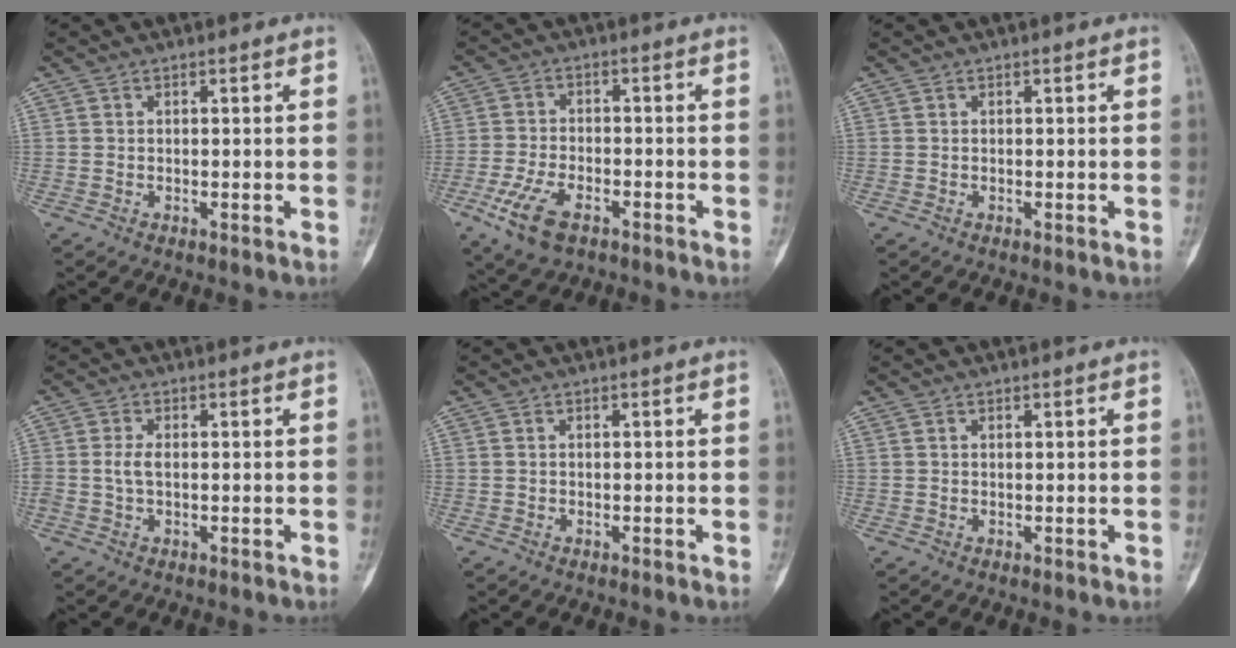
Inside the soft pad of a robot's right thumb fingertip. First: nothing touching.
{"total": 8.7, "force": [-4.6, 4.4, 6.0], "torque": [-0.130, 0.010, -0.082]}
{"total": 0.0}
{"total": 2.6, "force": [-0.1, 1.5, 2.2], "torque": [-0.050, 0.004, -0.002]}
{"total": 0.0}
{"total": 0.0}